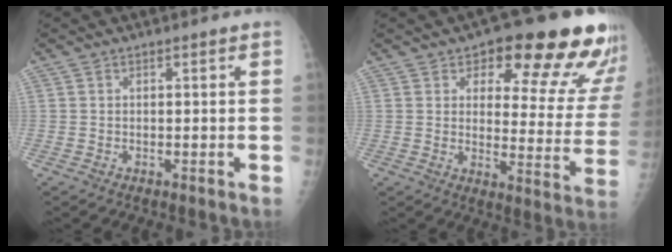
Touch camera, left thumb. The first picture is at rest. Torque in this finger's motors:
{"motor_torque": [0.45, 0.50, -0.15, -0.35, 0.15]}